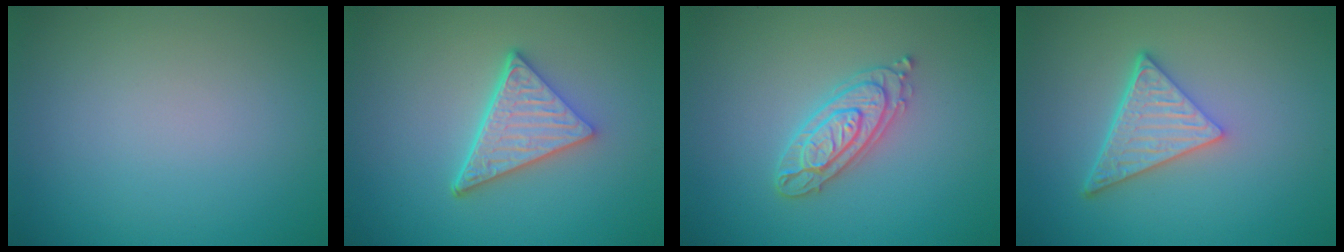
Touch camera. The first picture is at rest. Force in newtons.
{"total": 5.1, "press": 3.7, "slide": 3.4}
{"total": 3.0, "press": 2.9, "slide": 0.6}
{"total": 5.0, "press": 3.6, "slide": 3.5}